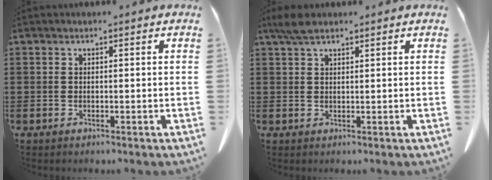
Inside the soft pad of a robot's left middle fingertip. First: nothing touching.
{"total": 3.2, "force": [2.1, 1.1, 2.1], "torque": [-0.046, 0.005, 0.040]}